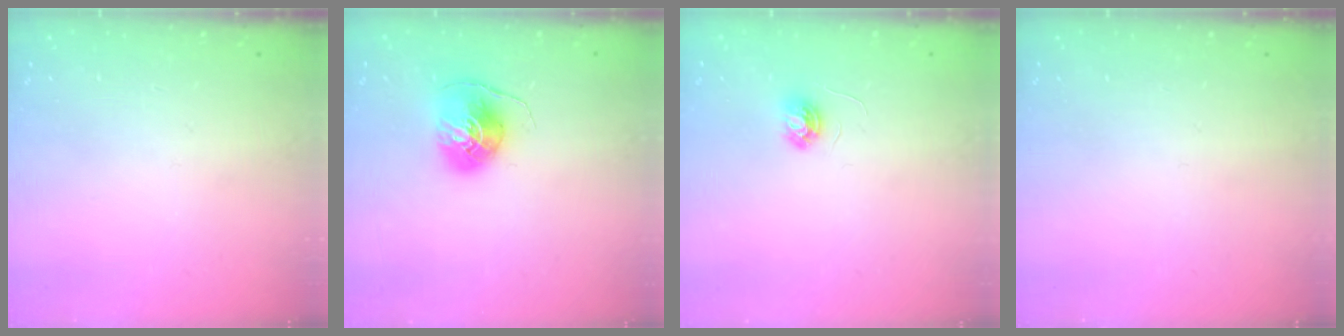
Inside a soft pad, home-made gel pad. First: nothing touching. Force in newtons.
{"total": 8.4, "press": 8.3, "slide": 0.7}
{"total": 4.0, "press": 4.0, "slide": 0.3}
{"total": 0.0}